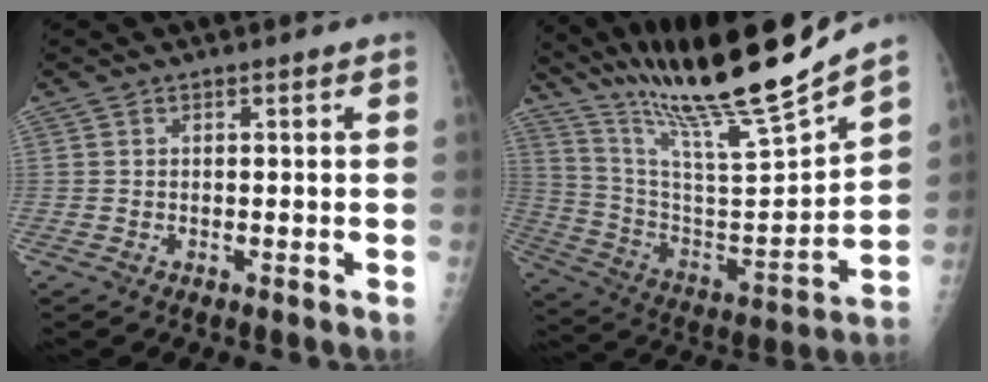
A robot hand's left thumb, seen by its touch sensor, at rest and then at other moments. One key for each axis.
{"total": 23.5, "fx": 19.8, "fy": 0.8, "fz": 12.6, "tx": -0.200, "ty": -0.107, "tz": 0.346}